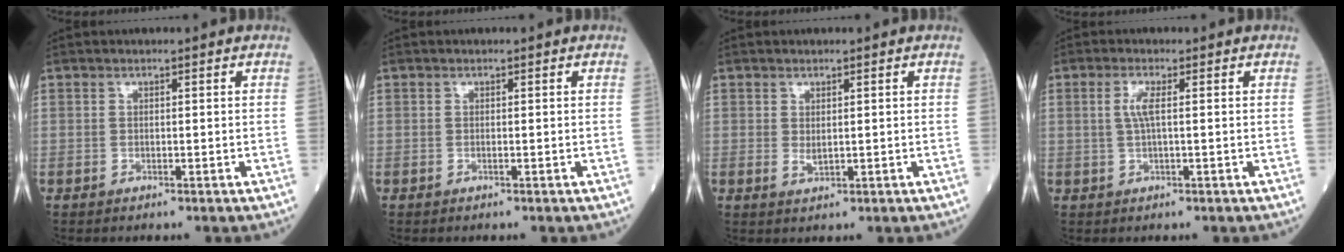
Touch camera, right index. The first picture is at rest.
{"total": 0.0}
{"total": 1.3, "force": [0.3, 0.6, 1.1], "torque": [-0.016, -0.005, 0.009]}
{"total": 2.6, "force": [0.4, 0.3, 2.5], "torque": [-0.058, 0.002, 0.008]}